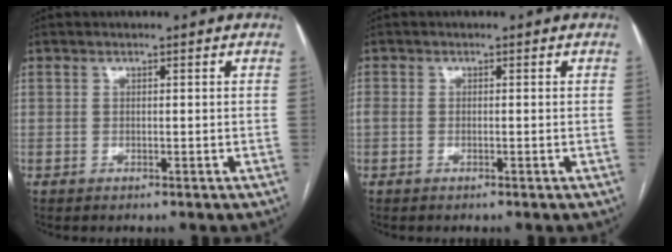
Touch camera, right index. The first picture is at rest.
{"total": 1.1, "force": [-0.2, 0.7, 0.8], "torque": [-0.027, 0.006, -0.001]}